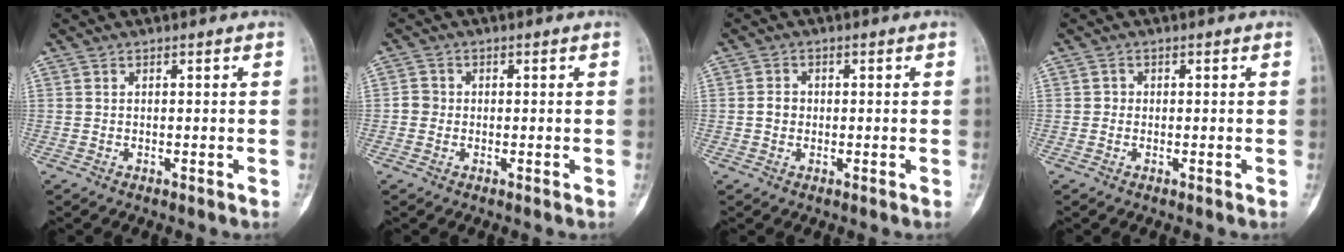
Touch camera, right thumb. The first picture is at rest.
{"total": 2.0, "force": [-0.3, 1.9, 0.6], "torque": [0.001, 0.007, -0.011]}
{"total": 2.2, "force": [-0.2, 2.0, 1.0], "torque": [-0.010, 0.008, -0.007]}
{"total": 0.9, "force": [-0.1, 0.9, 0.2], "torque": [0.002, 0.004, -0.004]}